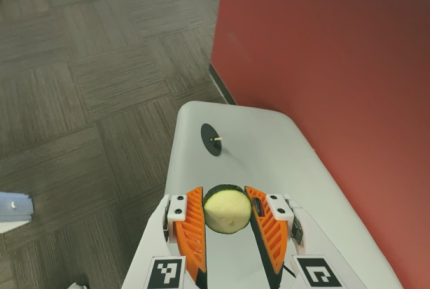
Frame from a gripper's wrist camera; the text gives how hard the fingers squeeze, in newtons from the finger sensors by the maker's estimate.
{"total": 11.3, "left": 11.5, "right": 11.1}